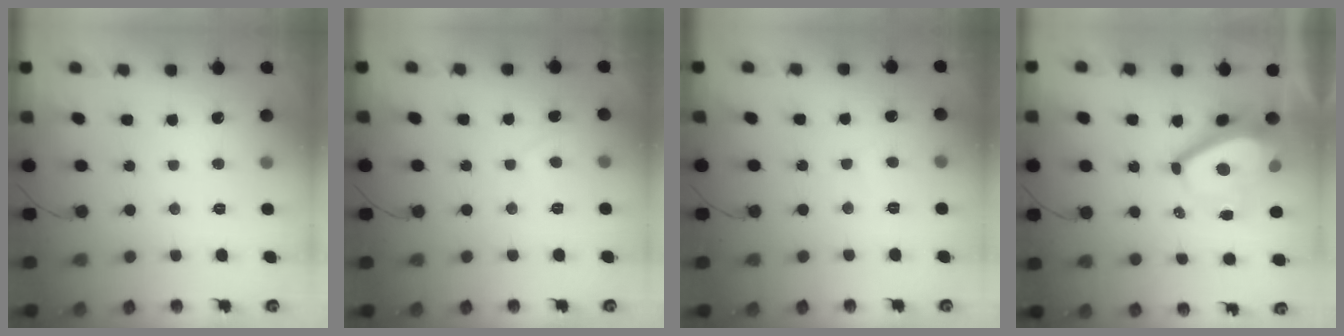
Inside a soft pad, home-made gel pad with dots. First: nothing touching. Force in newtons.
{"total": 1.5, "press": 1.4, "slide": 0.5}
{"total": 2.9, "press": 2.9, "slide": 0.3}
{"total": 7.9, "press": 7.9, "slide": 1.0}